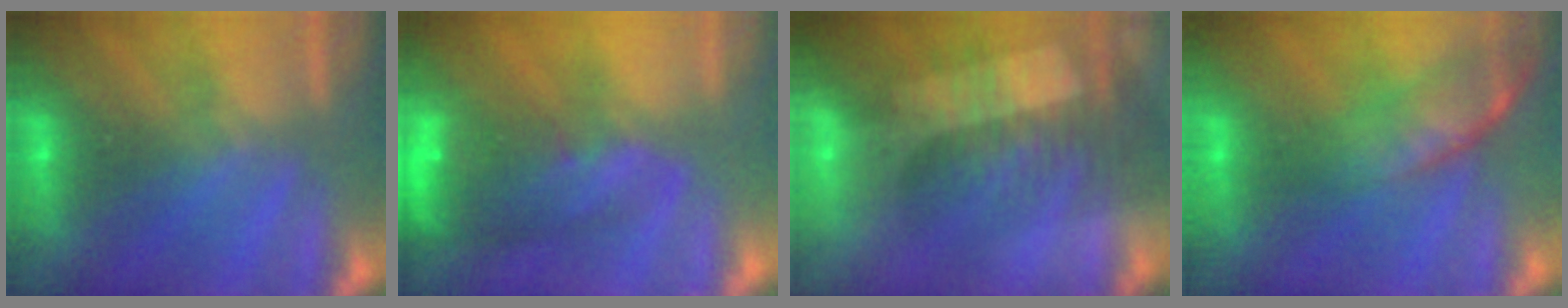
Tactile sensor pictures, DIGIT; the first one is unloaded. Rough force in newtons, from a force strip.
{"total": 10.9}
{"total": 3.2}
{"total": 2.6}